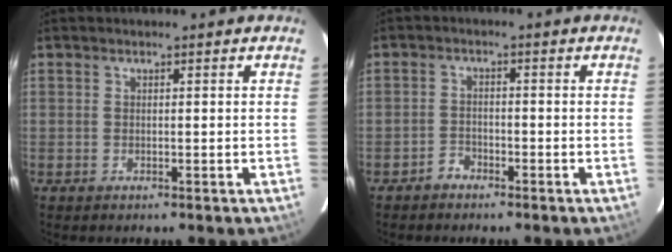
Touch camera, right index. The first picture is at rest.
{"total": 2.3, "force": [-2.0, 1.2, 0.2], "torque": [-0.003, 0.005, -0.035]}